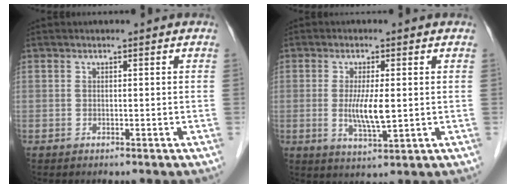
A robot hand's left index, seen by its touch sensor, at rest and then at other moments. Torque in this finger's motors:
{"motor_torque": [1.13, 0.54, 0.25, 0.17]}